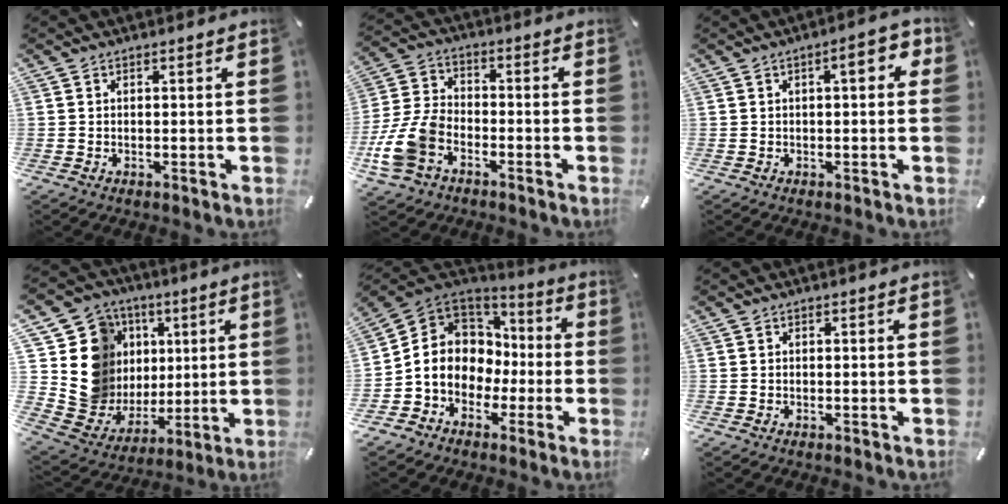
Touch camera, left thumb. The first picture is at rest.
{"total": 11.3, "force": [-5.4, 7.7, 6.2], "torque": [-0.142, 0.028, -0.102]}
{"total": 5.5, "force": [1.1, 2.0, 5.0], "torque": [-0.065, 0.000, 0.010]}
{"total": 17.4, "force": [3.8, 16.3, 4.4], "torque": [-0.064, -0.042, 0.109]}
{"total": 10.3, "force": [-2.1, 9.4, 3.6], "torque": [-0.101, 0.001, -0.035]}
{"total": 0.0}